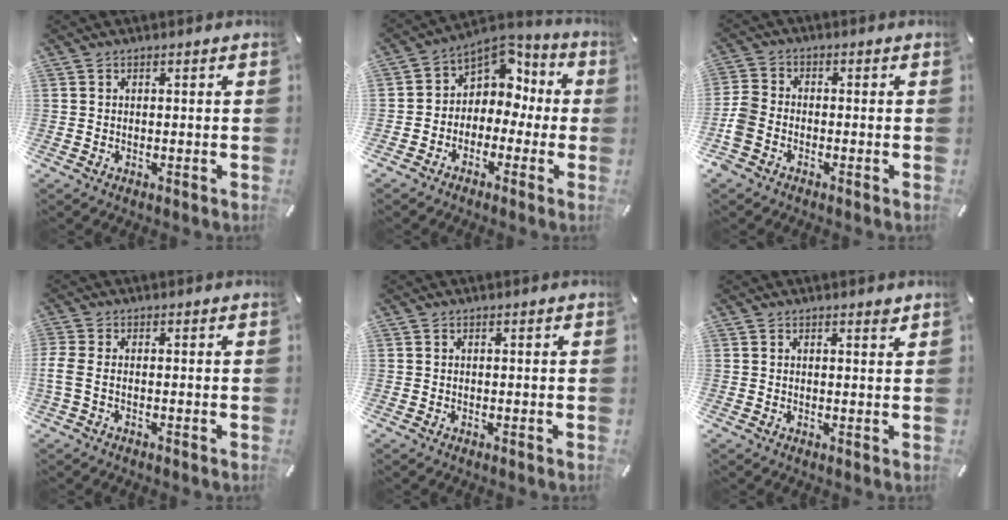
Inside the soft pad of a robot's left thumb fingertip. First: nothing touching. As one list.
[{"total": 7.9, "force": [2.4, 7.1, 2.7], "torque": [-0.048, -0.021, 0.047]}, {"total": 5.5, "force": [-2.4, 4.0, 3.0], "torque": [-0.072, 0.012, -0.045]}, {"total": 3.0, "force": [-0.8, 1.1, 2.7], "torque": [-0.060, -0.004, -0.014]}, {"total": 0.0}, {"total": 1.3, "force": [1.0, 0.3, 0.7], "torque": [-0.005, -0.003, 0.017]}]